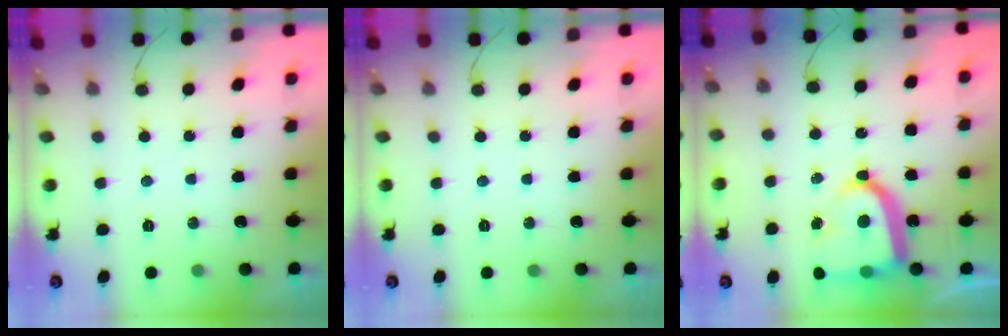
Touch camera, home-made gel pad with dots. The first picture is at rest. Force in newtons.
{"total": 0.0}
{"total": 17.0, "press": 16.9, "slide": 1.8}